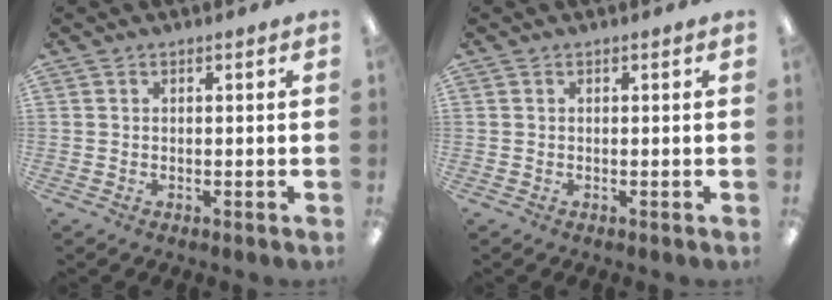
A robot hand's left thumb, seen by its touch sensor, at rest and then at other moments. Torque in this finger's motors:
{"motor_torque": [-0.01, 0.01, -0.29, 0.09, -0.01]}